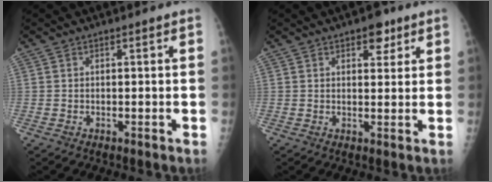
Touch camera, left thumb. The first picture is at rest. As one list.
[{"total": 3.9, "force": [2.3, 2.2, 2.3], "torque": [-0.006, -0.010, 0.028]}]